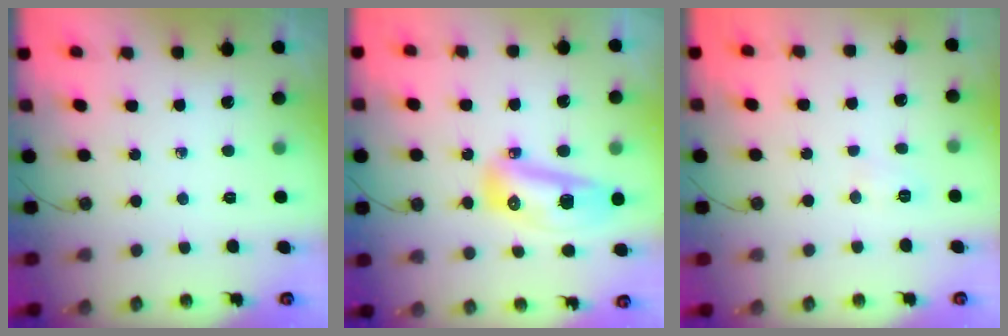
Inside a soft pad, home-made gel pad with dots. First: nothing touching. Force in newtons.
{"total": 14.4, "press": 13.4, "slide": 5.2}
{"total": 3.6, "press": 3.5, "slide": 0.8}